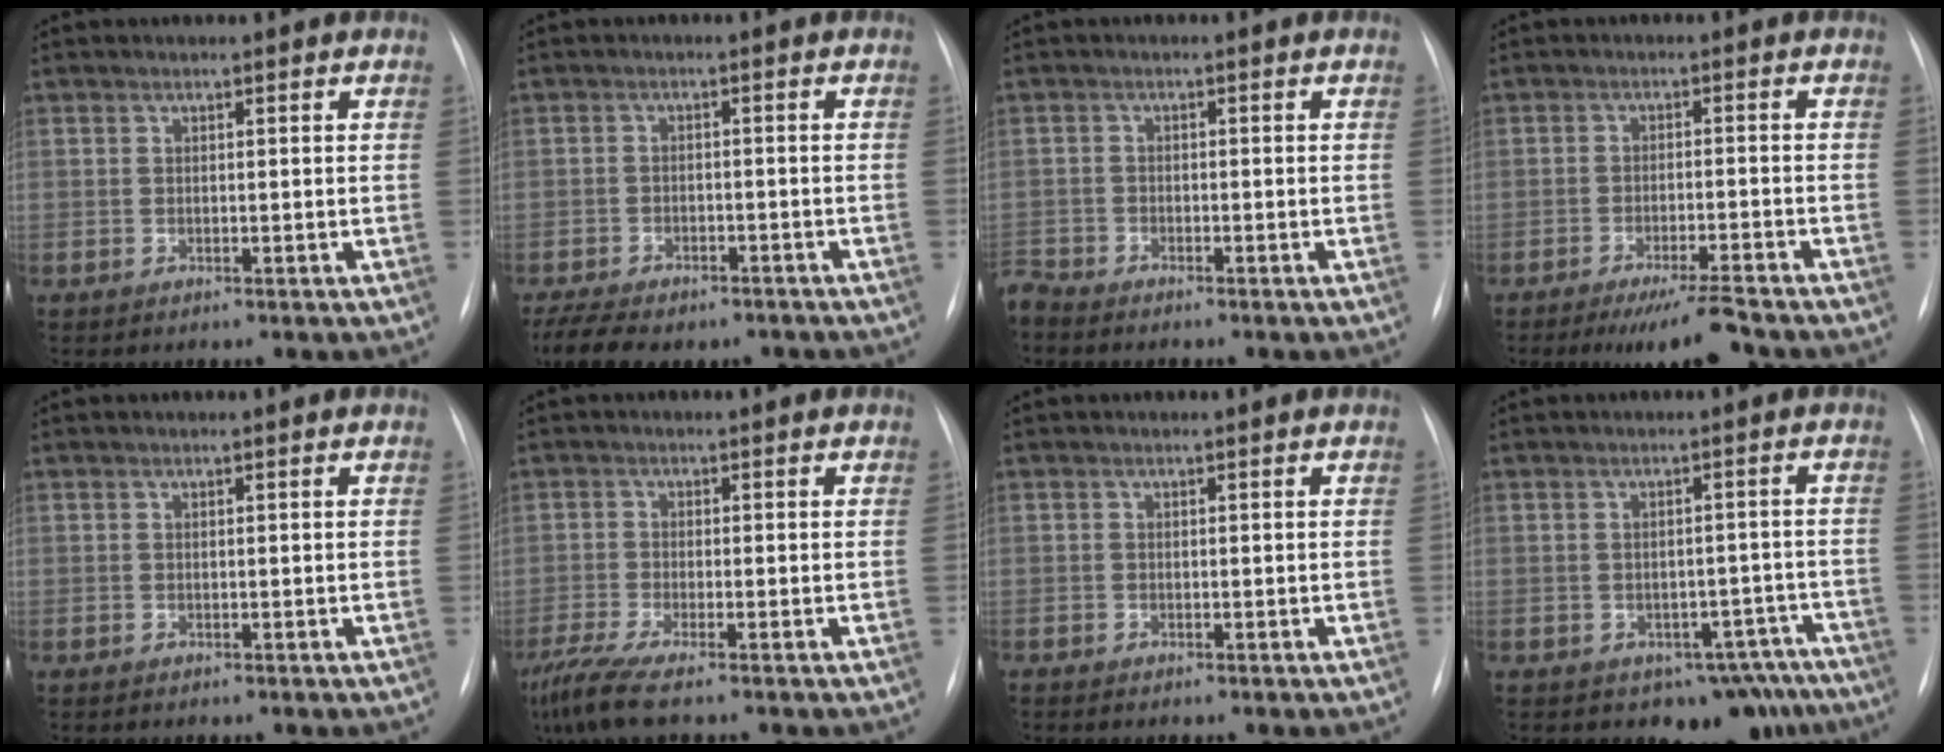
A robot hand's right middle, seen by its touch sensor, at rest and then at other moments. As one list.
[{"total": 12.8, "force": [-9.8, 5.6, 5.9], "torque": [-0.121, -0.001, -0.135]}, {"total": 2.5, "force": [-2.5, 0.2, 0.1], "torque": [0.001, -0.012, -0.047]}, {"total": 6.8, "force": [-5.7, 0.2, 3.7], "torque": [-0.051, -0.017, -0.093]}, {"total": 0.0}, {"total": 6.2, "force": [-4.7, 0.3, 4.2], "torque": [-0.085, -0.021, -0.086]}, {"total": 0.0}, {"total": 9.5, "force": [-7.5, 5.5, 1.7], "torque": [0.014, 0.029, -0.086]}]